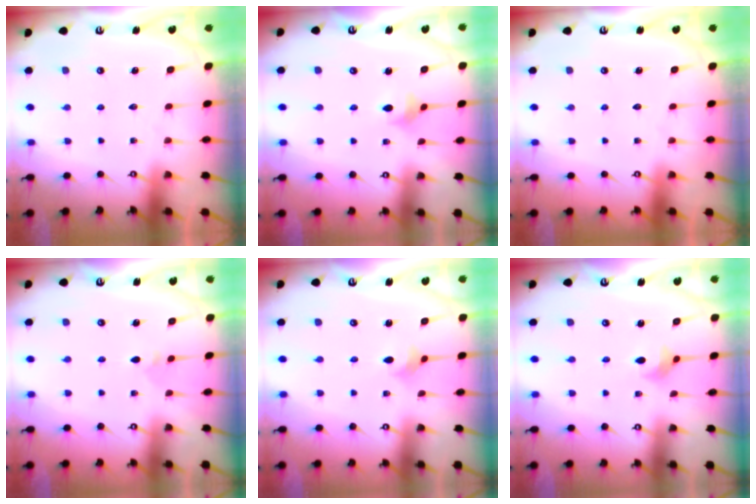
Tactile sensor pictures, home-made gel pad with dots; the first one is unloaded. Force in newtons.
{"total": 4.8, "press": 4.7, "slide": 0.8}
{"total": 0.0}
{"total": 2.9, "press": 2.8, "slide": 0.8}
{"total": 2.2, "press": 2.1, "slide": 0.4}
{"total": 2.7, "press": 2.7, "slide": 0.2}